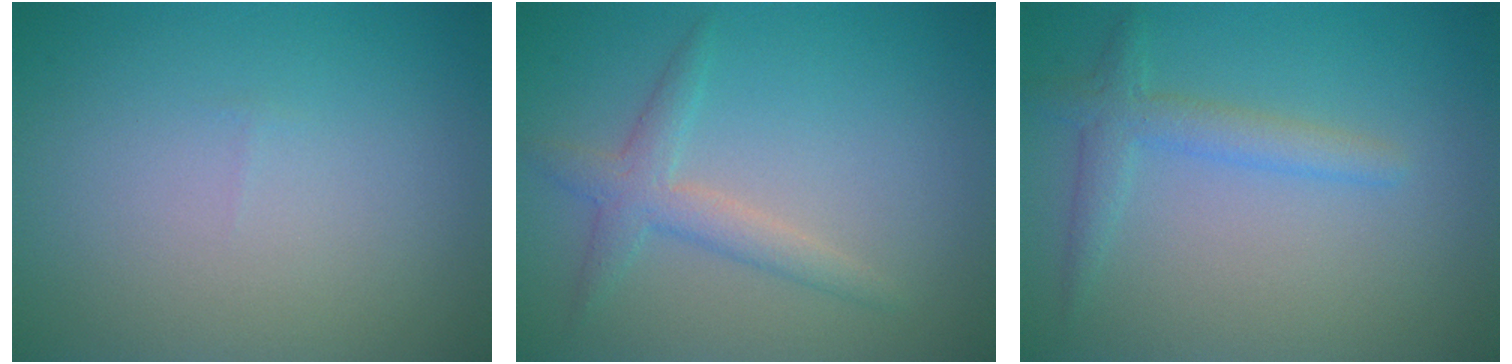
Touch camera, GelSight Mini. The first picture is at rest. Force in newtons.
{"total": 2.5, "press": 2.5, "slide": 0.1}
{"total": 2.4, "press": 2.4, "slide": 0.2}